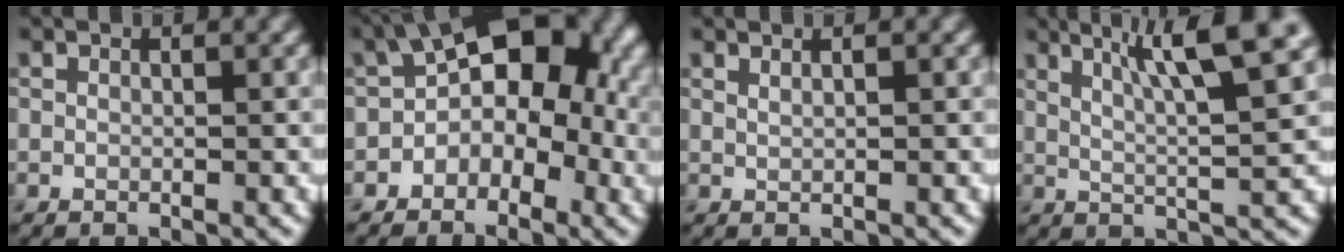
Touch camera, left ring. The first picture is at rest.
{"total": 8.5, "force": [-0.4, 5.5, 6.5], "torque": [-0.057, 0.028, -0.029]}
{"total": 0.8, "force": [0.5, 0.3, 0.5], "torque": [-0.007, -0.002, 0.005]}
{"total": 8.1, "force": [4.1, 1.2, 6.9], "torque": [-0.096, 0.016, 0.068]}